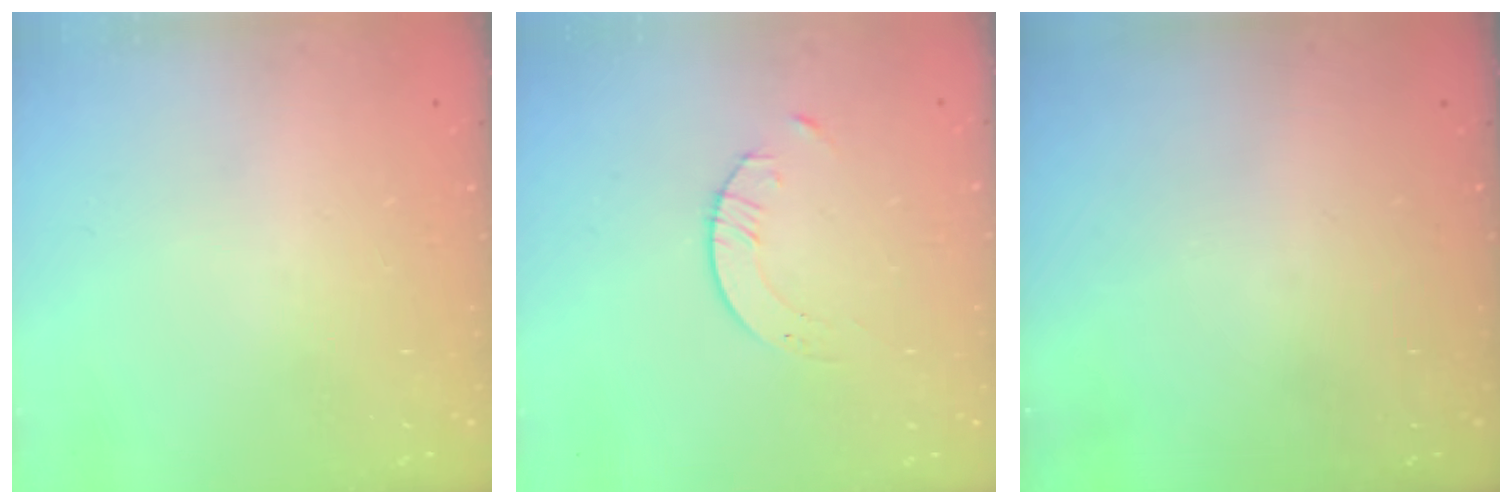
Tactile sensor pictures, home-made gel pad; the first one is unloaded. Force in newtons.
{"total": 1.7, "press": 1.7, "slide": 0.2}
{"total": 0.0}